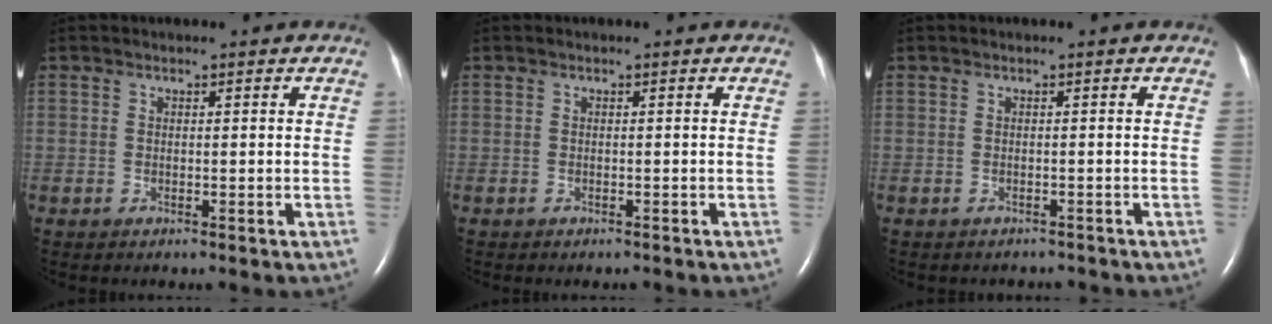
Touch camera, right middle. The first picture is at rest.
{"total": 1.4, "force": [-1.2, 0.4, 0.5], "torque": [-0.013, -0.003, -0.013]}
{"total": 3.4, "force": [-3.1, 1.3, 0.4], "torque": [-0.007, -0.001, -0.035]}